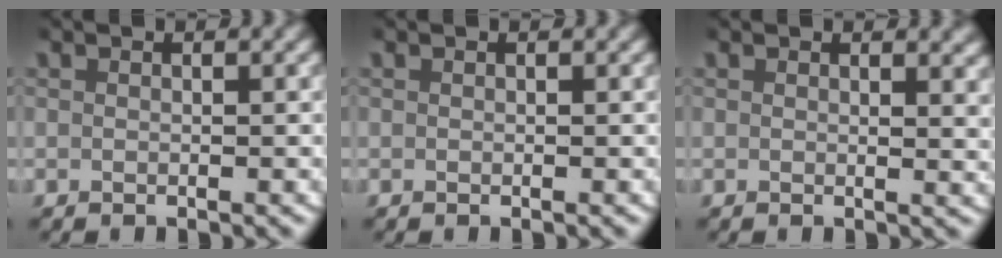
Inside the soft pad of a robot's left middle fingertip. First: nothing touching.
{"total": 0.0}
{"total": 1.5, "force": [1.2, 0.2, 0.9], "torque": [-0.009, -0.006, 0.016]}